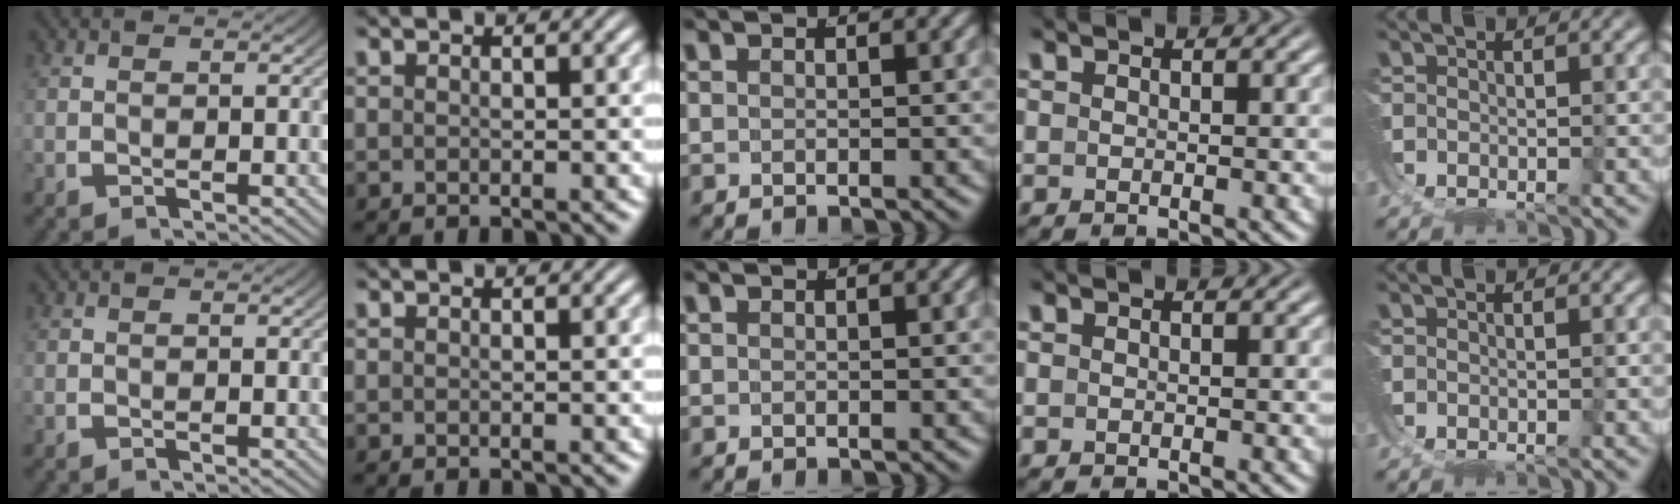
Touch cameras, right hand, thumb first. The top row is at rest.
{"little": {"total": 0.5, "force": [0.0, -0.5, 0.0], "torque": [0.001, 0.001, 0.002]}}